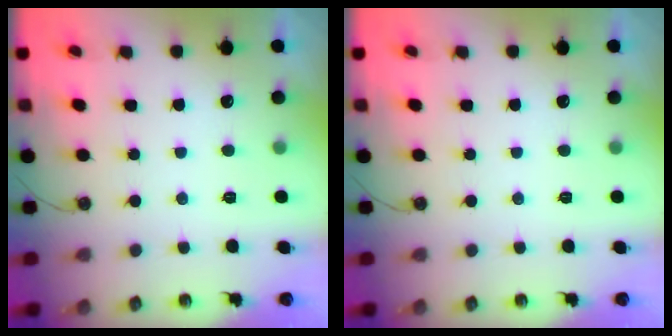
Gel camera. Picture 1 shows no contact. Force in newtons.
{"total": 0.0}